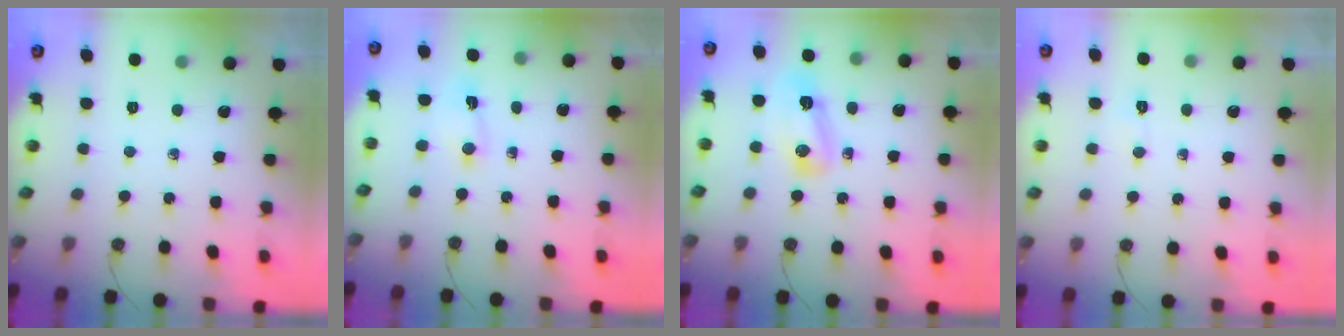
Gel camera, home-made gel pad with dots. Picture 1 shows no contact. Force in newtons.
{"total": 1.6, "press": 1.3, "slide": 0.9}
{"total": 6.9, "press": 6.9, "slide": 0.8}
{"total": 2.3, "press": 2.3, "slide": 0.3}